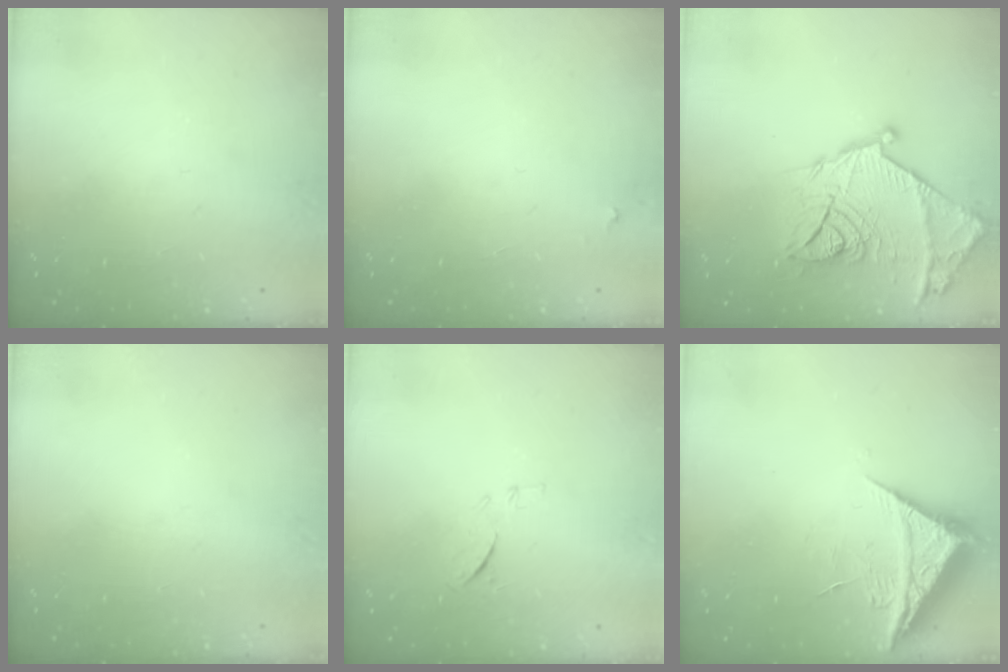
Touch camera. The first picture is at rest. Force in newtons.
{"total": 2.2, "press": 2.2, "slide": 0.1}
{"total": 23.5, "press": 23.5, "slide": 1.5}
{"total": 0.0}
{"total": 6.2, "press": 6.2, "slide": 1.0}
{"total": 7.6, "press": 7.6, "slide": 0.5}